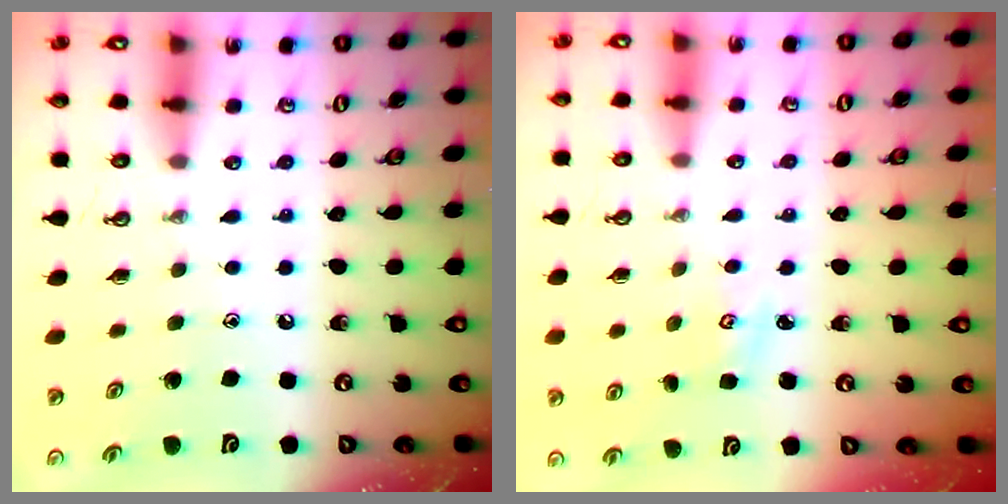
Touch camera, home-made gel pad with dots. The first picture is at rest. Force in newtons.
{"total": 2.3, "press": 2.3, "slide": 0.4}